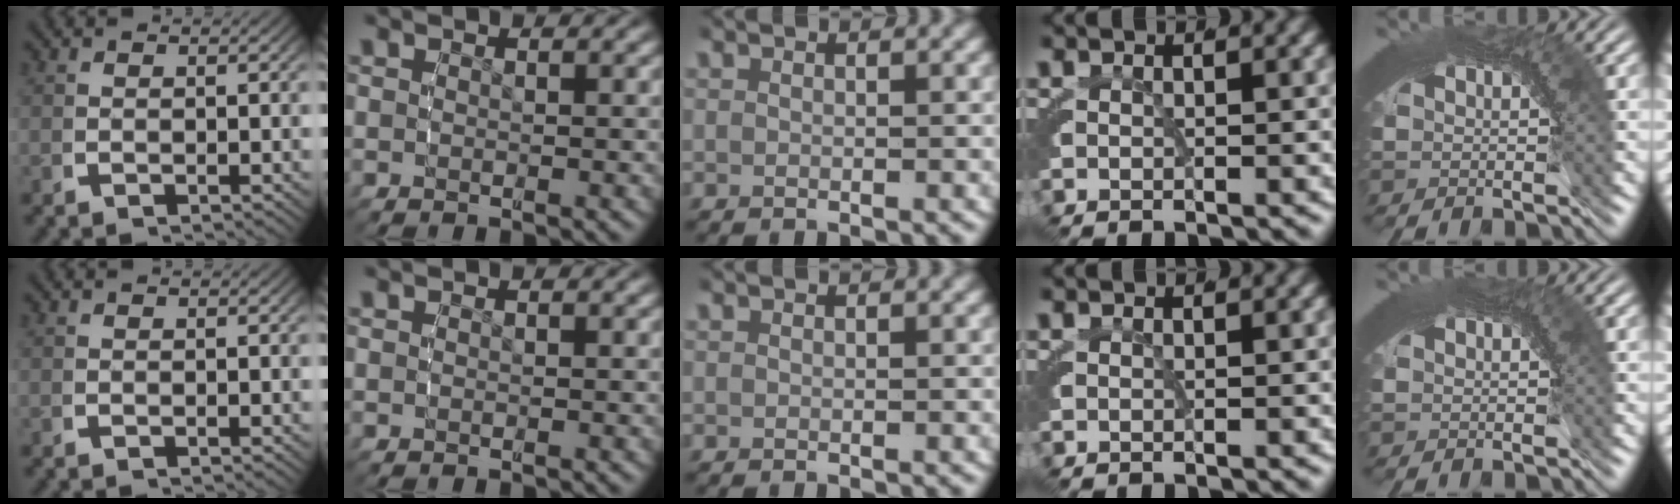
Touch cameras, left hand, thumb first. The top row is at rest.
{"little": {"total": 0.8, "force": [0.2, 0.3, 0.7], "torque": [-0.008, 0.001, 0.003]}}